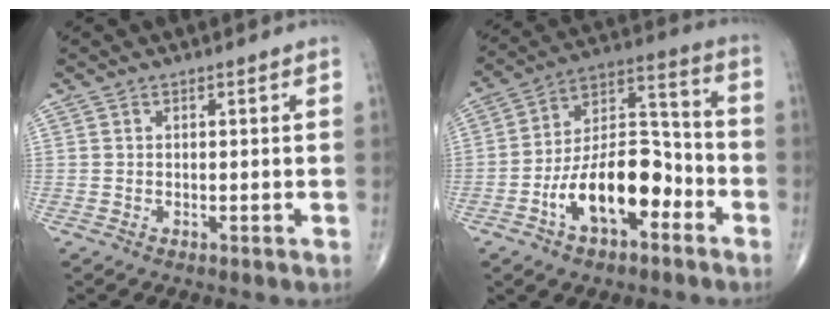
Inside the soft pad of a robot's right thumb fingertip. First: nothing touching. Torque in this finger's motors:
{"motor_torque": [2.53, 2.33, 1.40, -0.95, 0.15]}